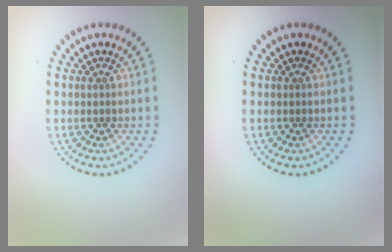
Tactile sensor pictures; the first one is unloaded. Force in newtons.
{"total": 0.0}